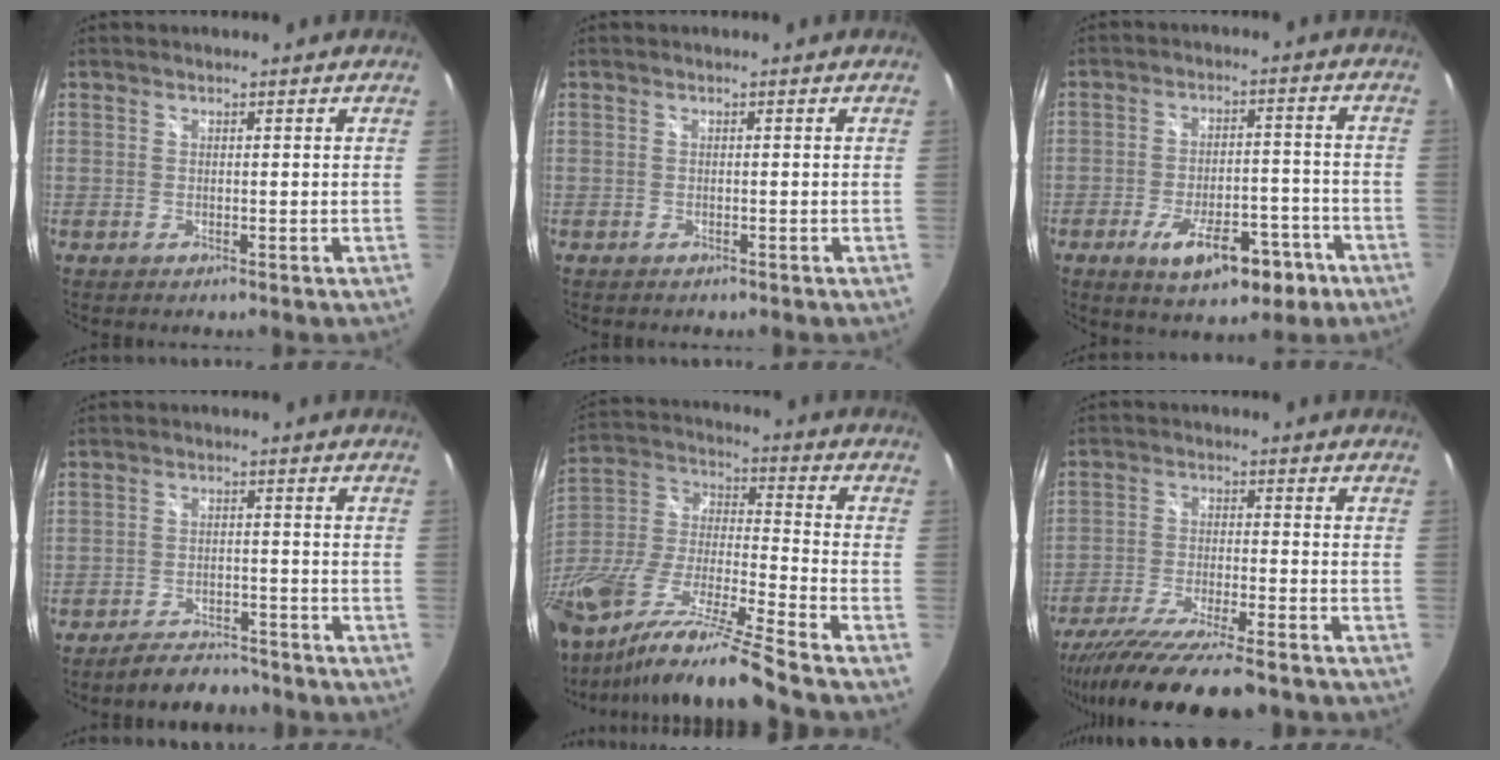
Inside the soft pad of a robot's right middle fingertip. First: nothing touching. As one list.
[{"total": 0.6, "force": [-0.5, 0.3, 0.1], "torque": [-0.004, 0.000, -0.008]}, {"total": 11.9, "force": [-6.7, 5.2, 8.4], "torque": [-0.153, 0.003, -0.089]}, {"total": 7.1, "force": [-6.3, 2.4, 2.1], "torque": [-0.054, 0.008, -0.089]}, {"total": 23.8, "force": [-17.4, 1.0, 16.2], "torque": [-0.284, -0.052, -0.324]}, {"total": 17.0, "force": [-14.3, 1.7, 9.0], "torque": [-0.178, -0.043, -0.238]}]